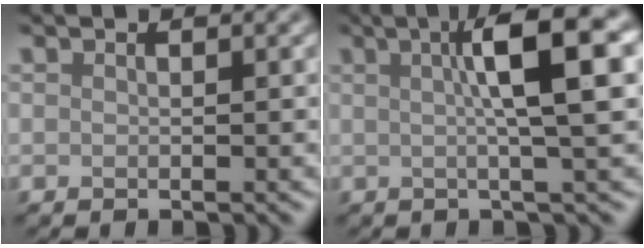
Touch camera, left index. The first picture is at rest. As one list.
[{"total": 7.7, "force": [1.8, 1.2, 7.4], "torque": [-0.090, 0.022, 0.023]}]